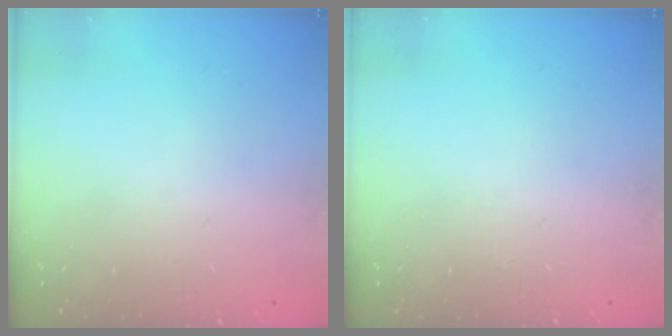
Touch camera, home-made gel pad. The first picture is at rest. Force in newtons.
{"total": 0.0}